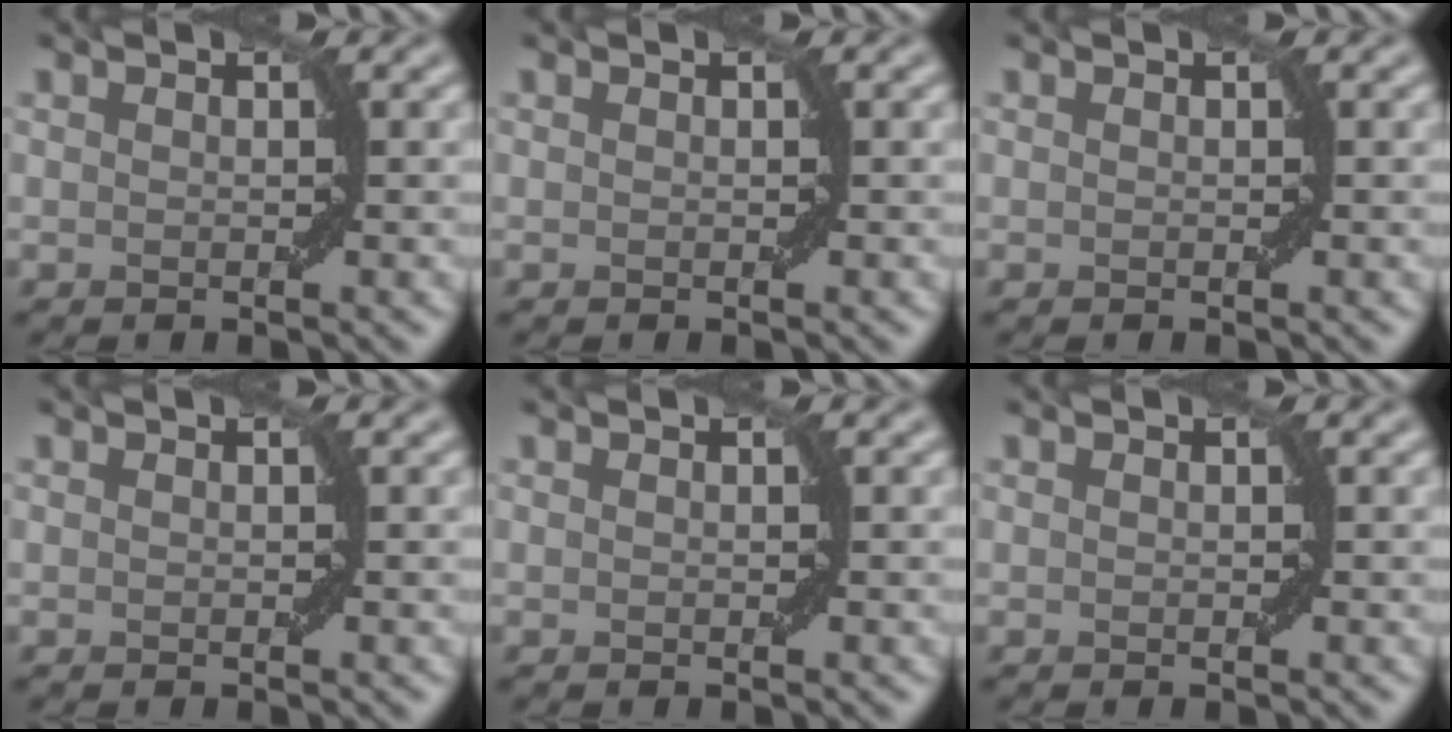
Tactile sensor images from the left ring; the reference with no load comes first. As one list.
[{"total": 0.0}, {"total": 0.0}, {"total": 0.0}, {"total": 0.0}, {"total": 0.0}]